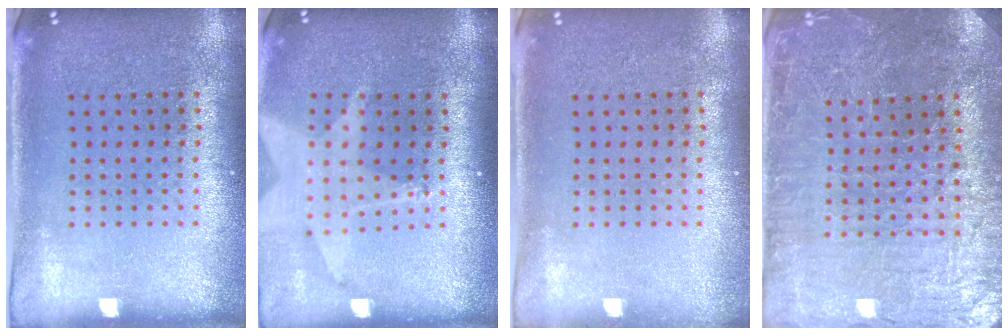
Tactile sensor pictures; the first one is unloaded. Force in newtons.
{"total": 1.9, "press": 1.5, "slide": 1.2}
{"total": 0.7, "press": 0.6, "slide": 0.3}
{"total": 3.3, "press": 3.3, "slide": 0.3}